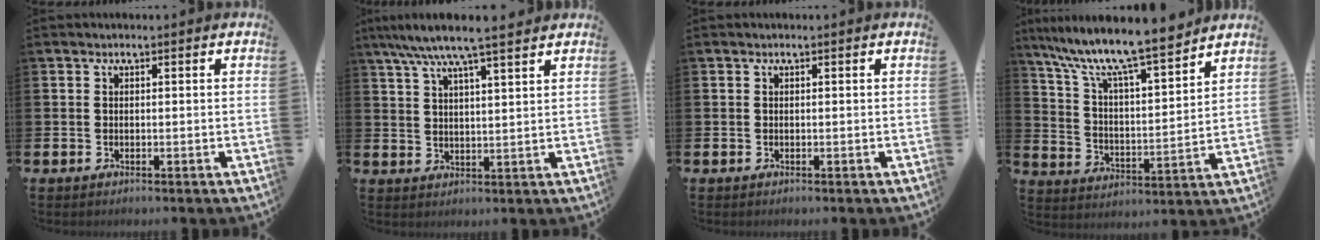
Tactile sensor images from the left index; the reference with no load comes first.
{"total": 7.4, "force": [6.4, 0.4, 3.6], "torque": [-0.086, -0.023, 0.114]}
{"total": 0.0}
{"total": 11.0, "force": [9.7, 1.0, 5.2], "torque": [-0.134, -0.065, 0.161]}